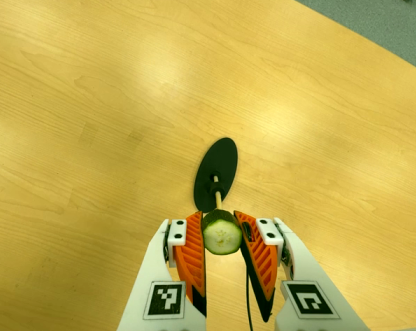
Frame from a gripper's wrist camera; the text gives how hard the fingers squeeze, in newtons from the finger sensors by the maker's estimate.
{"total": 8.7, "left": 7.8, "right": 9.6}